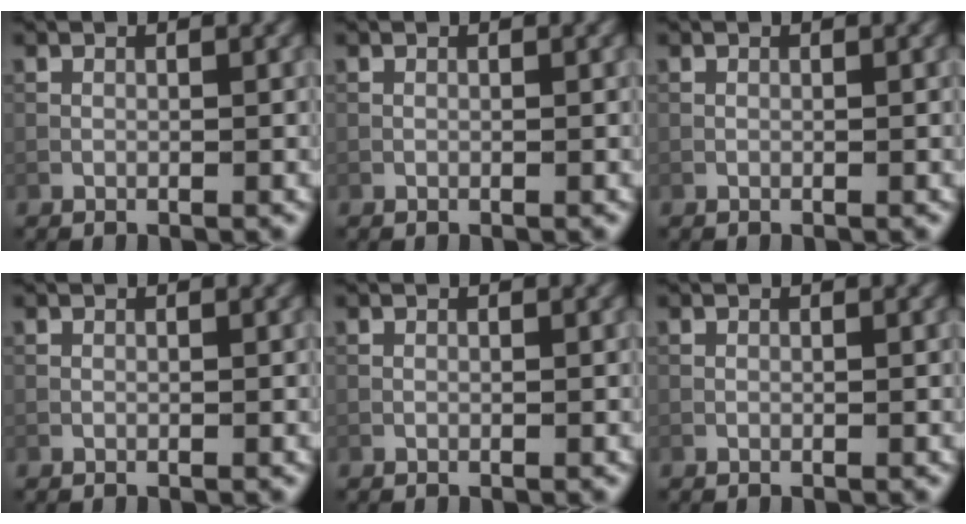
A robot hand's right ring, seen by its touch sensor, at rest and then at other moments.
{"total": 0.0}
{"total": 0.0}
{"total": 0.0}
{"total": 0.0}
{"total": 0.0}